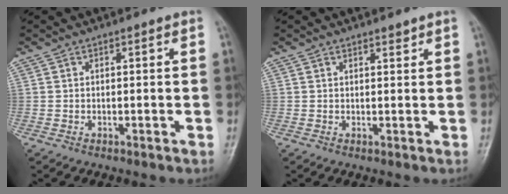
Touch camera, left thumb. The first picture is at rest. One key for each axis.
{"total": 1.0, "fx": 0.9, "fy": 0.3, "fz": 0.3, "tx": -0.003, "ty": -0.008, "tz": 0.014}